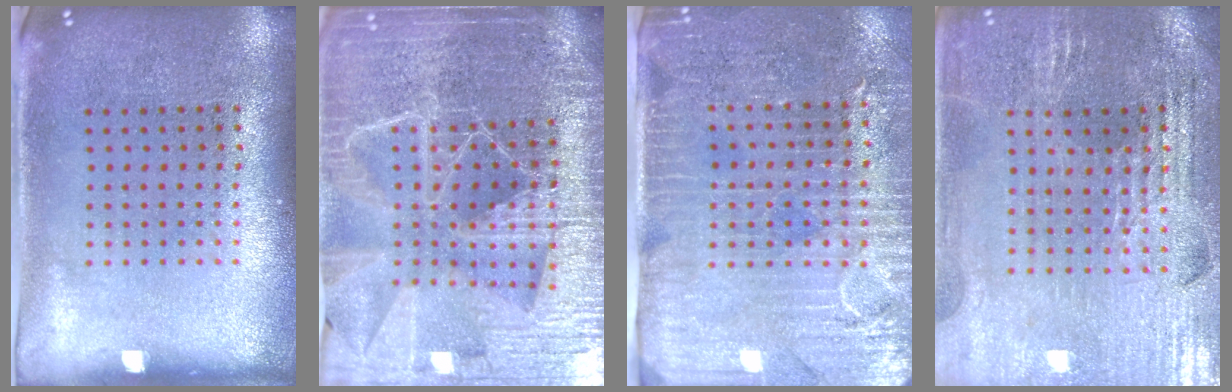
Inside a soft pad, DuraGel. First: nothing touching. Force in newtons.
{"total": 6.1, "press": 5.3, "slide": 3.0}
{"total": 3.5, "press": 3.2, "slide": 1.4}
{"total": 2.9, "press": 2.8, "slide": 0.5}